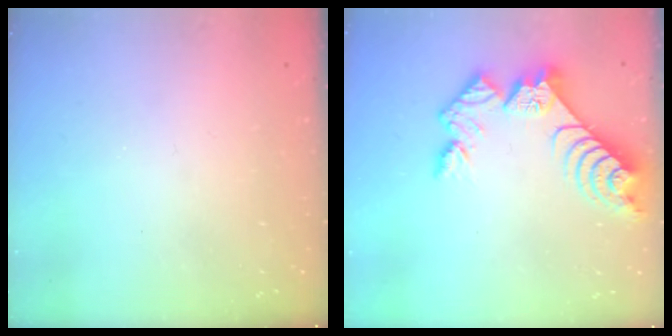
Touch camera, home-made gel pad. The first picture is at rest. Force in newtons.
{"total": 12.0, "press": 11.9, "slide": 0.9}